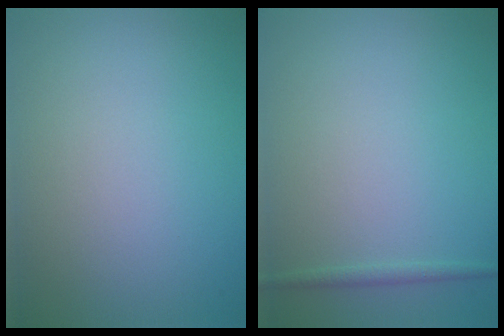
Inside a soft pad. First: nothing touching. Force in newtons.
{"total": 0.8, "press": 0.8, "slide": 0.1}